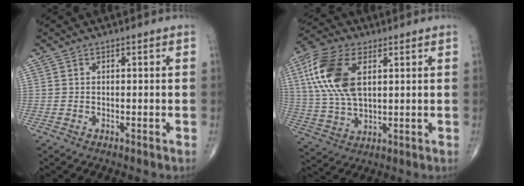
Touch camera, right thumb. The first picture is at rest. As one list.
[{"total": 15.5, "force": [4.6, 8.1, 12.4], "torque": [-0.260, 0.000, 0.089]}]